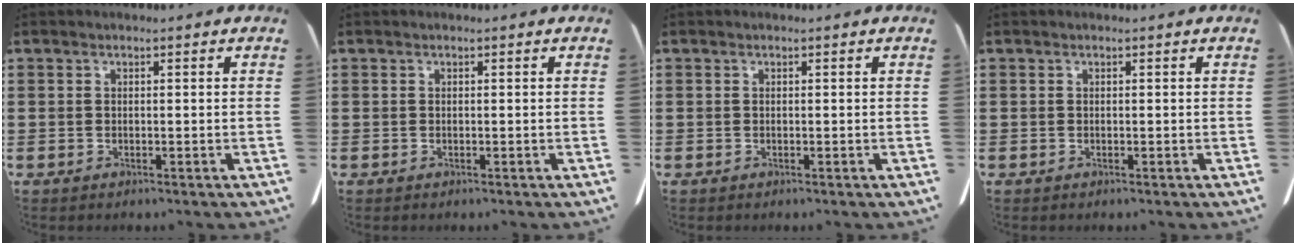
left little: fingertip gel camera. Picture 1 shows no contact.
{"total": 0.0}
{"total": 0.0}
{"total": 0.0}